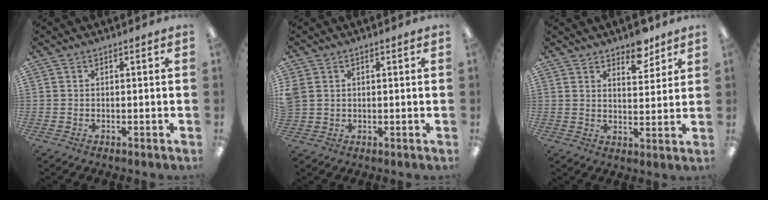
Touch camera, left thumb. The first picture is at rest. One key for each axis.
{"total": 3.2, "fx": 1.0, "fy": 2.7, "fz": 1.4, "tx": -0.028, "ty": 0.004, "tz": 0.019}
{"total": 6.9, "fx": 5.6, "fy": 3.1, "fz": 2.8, "tx": -0.012, "ty": -0.039, "tz": 0.094}